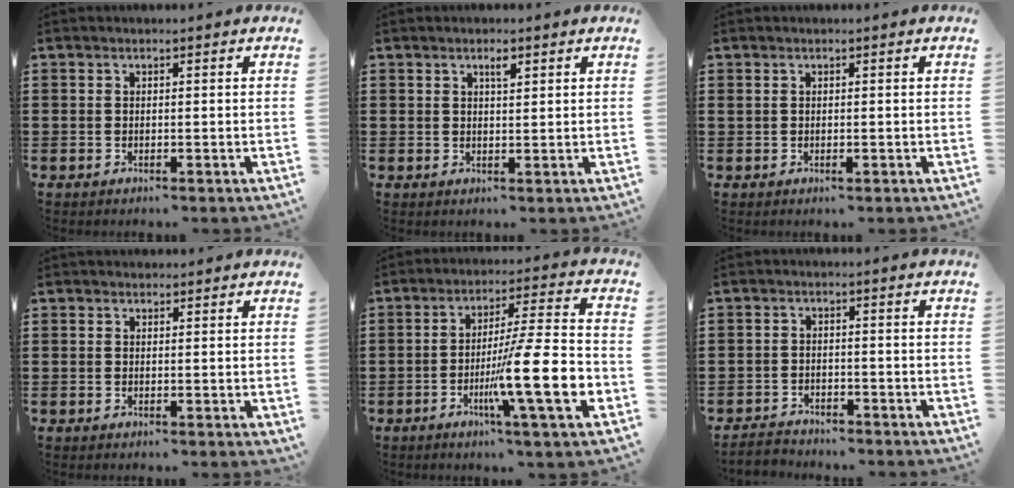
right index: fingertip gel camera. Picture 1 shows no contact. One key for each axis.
{"total": 1.7, "fx": 0.9, "fy": 0.4, "fz": 1.4, "tx": -0.021, "ty": 0.000, "tz": 0.013}
{"total": 0.5, "fx": 0.0, "fy": 0.1, "fz": 0.5, "tx": -0.011, "ty": -0.002, "tz": 0.001}
{"total": 0.9, "fx": 0.7, "fy": 0.5, "fz": 0.0, "tx": -0.001, "ty": 0.002, "tz": 0.014}
{"total": 15.2, "fx": -5.1, "fy": 1.6, "fz": 14.2, "tx": -0.235, "ty": -0.008, "tz": -0.086}
{"total": 2.3, "fx": -2.3, "fy": 0.4, "fz": -0.2, "tx": -0.005, "ty": -0.001, "tz": -0.051}